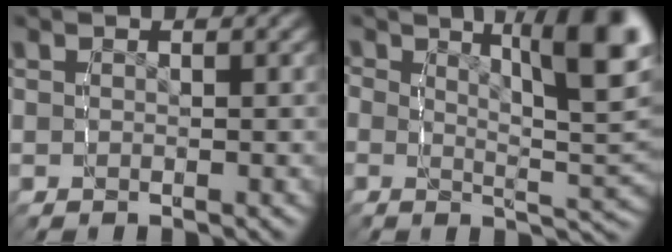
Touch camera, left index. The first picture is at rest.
{"total": 9.7, "force": [3.4, 3.0, 8.5], "torque": [-0.100, 0.004, 0.046]}